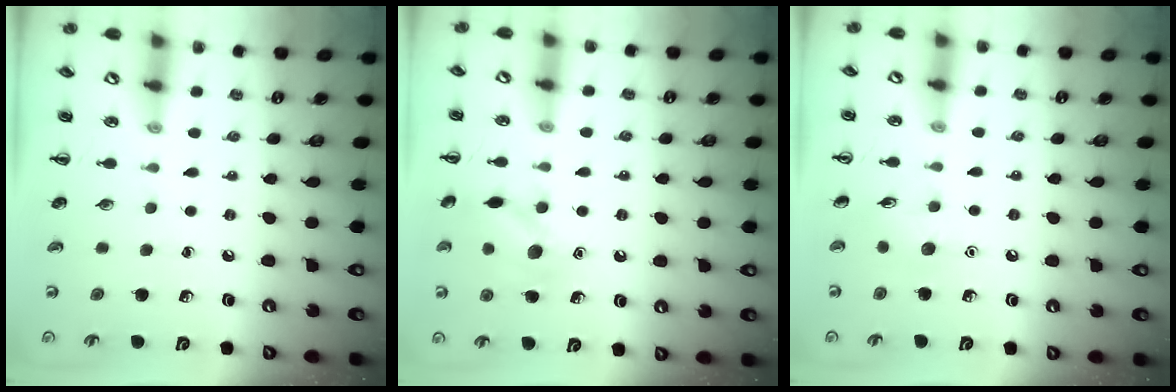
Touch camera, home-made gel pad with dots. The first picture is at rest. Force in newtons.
{"total": 10.9, "press": 10.9, "slide": 0.5}
{"total": 6.0, "press": 5.8, "slide": 1.6}